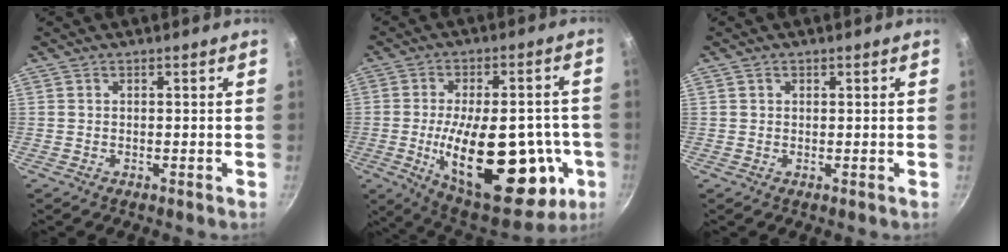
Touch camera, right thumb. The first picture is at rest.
{"total": 28.3, "force": [-6.2, 13.5, 24.1], "torque": [-0.326, 0.005, -0.072]}
{"total": 0.9, "force": [0.4, 0.7, 0.3], "torque": [-0.001, 0.002, 0.006]}